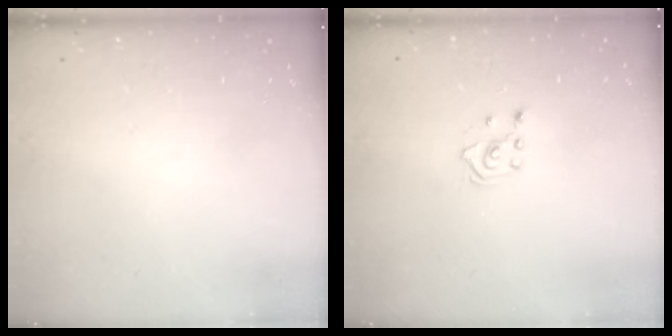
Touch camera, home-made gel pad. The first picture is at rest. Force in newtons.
{"total": 2.0, "press": 1.8, "slide": 0.9}